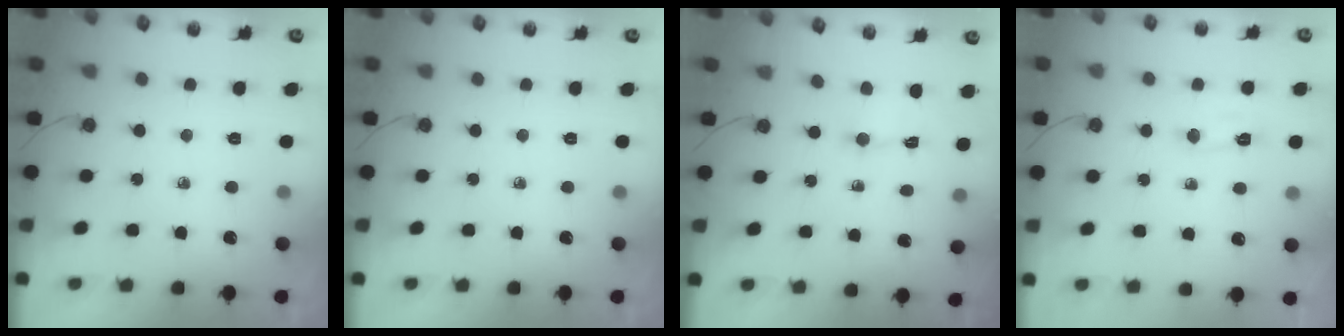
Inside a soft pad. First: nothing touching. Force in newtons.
{"total": 0.0}
{"total": 1.2, "press": 1.0, "slide": 0.6}
{"total": 3.9, "press": 3.8, "slide": 0.7}